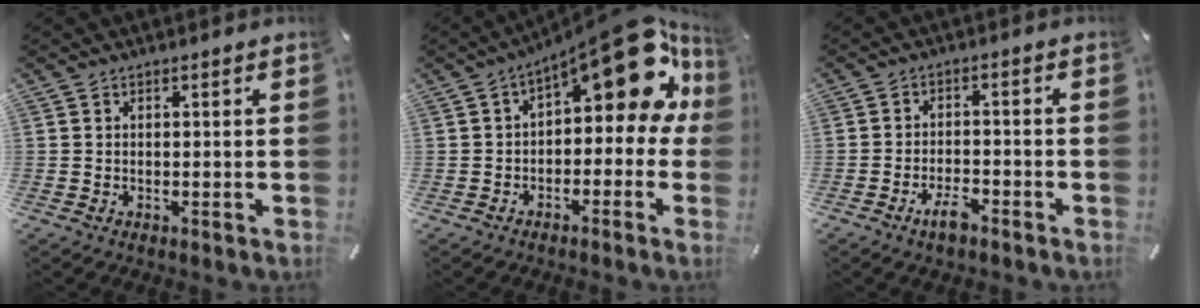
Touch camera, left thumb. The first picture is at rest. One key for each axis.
{"total": 17.6, "fx": 8.2, "fy": 7.8, "fz": 13.5, "tx": -0.176, "ty": -0.055, "tz": 0.136}
{"total": 4.6, "fx": -3.3, "fy": 1.7, "fz": 2.8, "tx": -0.056, "ty": 0.013, "tz": -0.062}